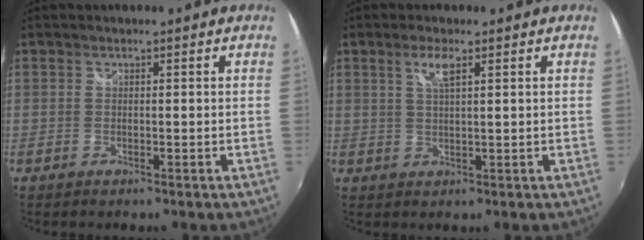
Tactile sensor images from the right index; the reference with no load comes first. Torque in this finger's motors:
{"motor_torque": [0.33, -0.02, 0.13, 0.05]}